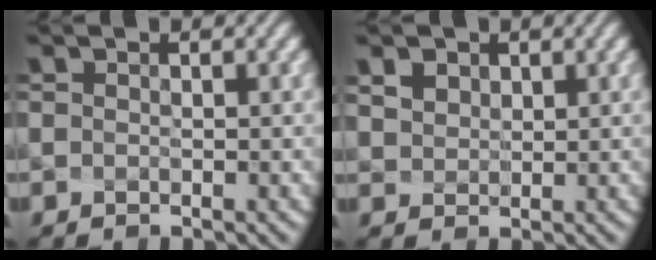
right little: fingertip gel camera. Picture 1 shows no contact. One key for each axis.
{"total": 3.8, "fx": 2.6, "fy": 2.3, "fz": 1.5, "tx": -0.042, "ty": 0.009, "tz": 0.042}